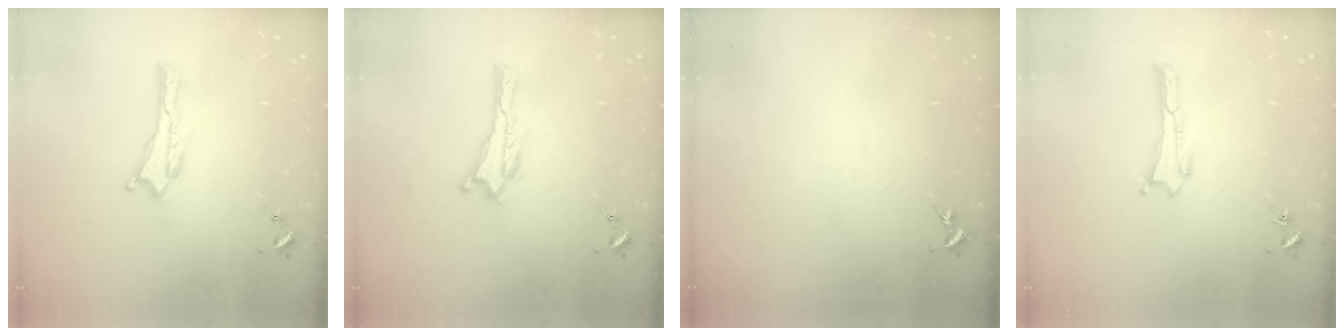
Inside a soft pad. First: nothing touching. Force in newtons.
{"total": 0.0}
{"total": 0.0}
{"total": 0.0}